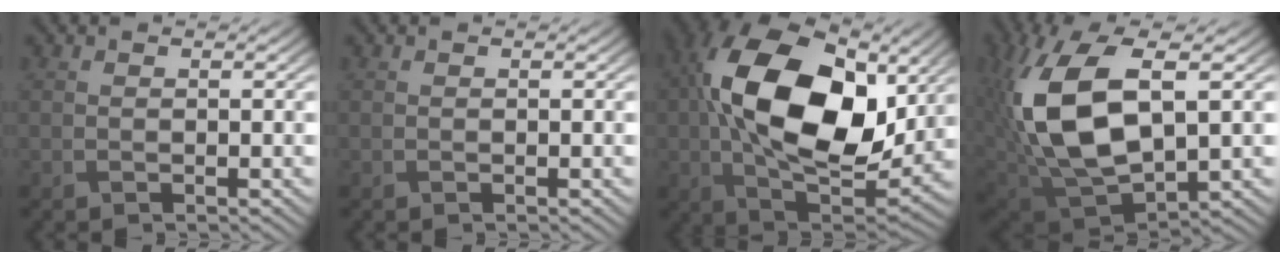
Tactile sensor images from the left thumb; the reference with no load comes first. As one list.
[{"total": 0.0}, {"total": 18.8, "force": [2.8, 11.4, 14.7], "torque": [-0.288, 0.002, 0.046]}, {"total": 15.4, "force": [2.2, 8.3, 12.7], "torque": [-0.292, -0.003, 0.051]}]